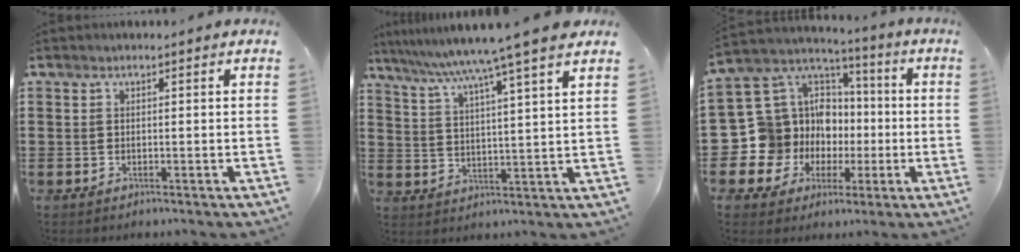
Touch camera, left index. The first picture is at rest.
{"total": 7.9, "force": [6.5, -1.6, 4.2], "torque": [-0.105, -0.040, 0.105]}
{"total": 13.3, "force": [-2.0, 12.8, 3.2], "torque": [-0.111, -0.024, -0.009]}